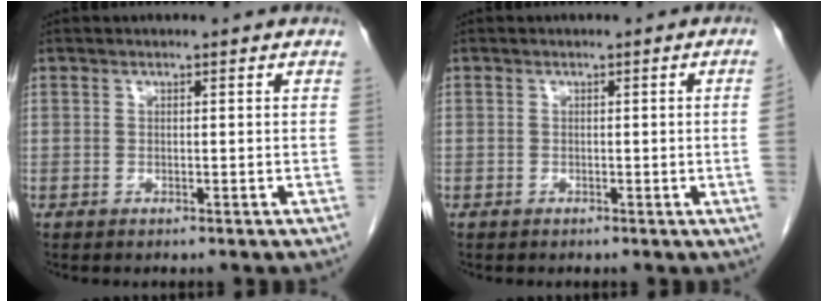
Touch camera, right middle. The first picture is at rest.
{"total": 1.9, "force": [-0.2, -0.7, 1.7], "torque": [-0.016, 0.000, -0.002]}